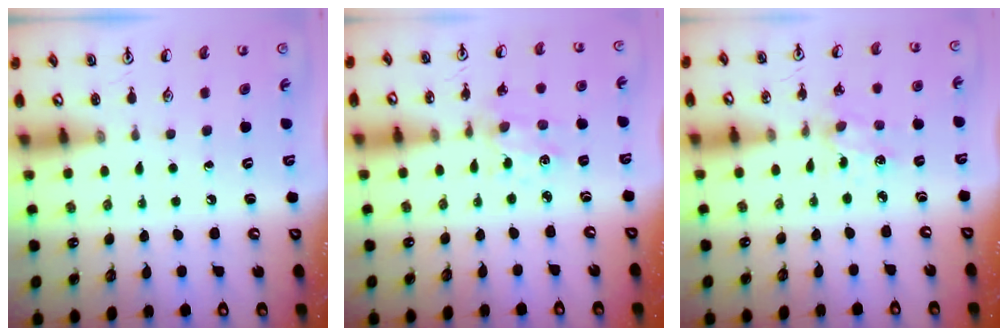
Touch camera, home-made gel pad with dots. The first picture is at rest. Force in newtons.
{"total": 1.6, "press": 1.6, "slide": 0.3}
{"total": 2.2, "press": 2.1, "slide": 0.5}